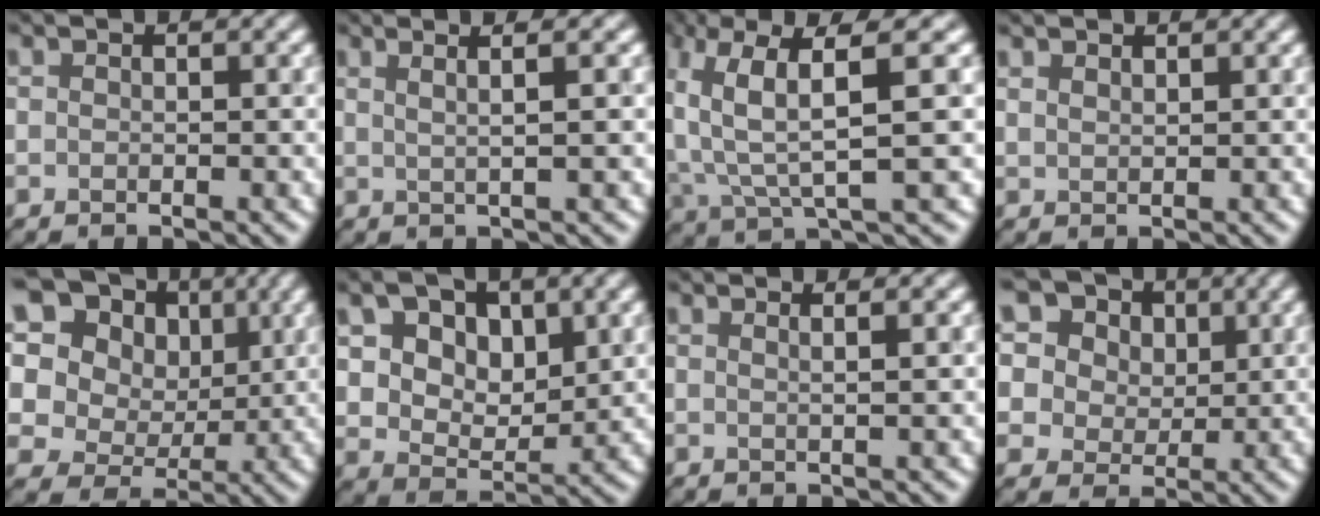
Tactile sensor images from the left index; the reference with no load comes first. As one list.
[{"total": 4.5, "force": [2.2, 1.5, 3.7], "torque": [-0.037, 0.022, -0.004]}, {"total": 8.3, "force": [2.8, 2.1, 7.5], "torque": [-0.148, 0.012, 0.049]}, {"total": 1.2, "force": [1.1, 0.2, 0.4], "torque": [-0.007, 0.003, 0.018]}, {"total": 20.1, "force": [10.1, 15.0, 8.8], "torque": [-0.232, 0.044, 0.173]}, {"total": 7.8, "force": [3.1, 4.8, 5.4], "torque": [-0.096, -0.002, 0.050]}, {"total": 2.2, "force": [1.0, 0.9, 1.7], "torque": [-0.010, 0.006, -0.011]}, {"total": 17.2, "force": [9.6, 11.5, 8.4], "torque": [-0.209, 0.062, 0.154]}]